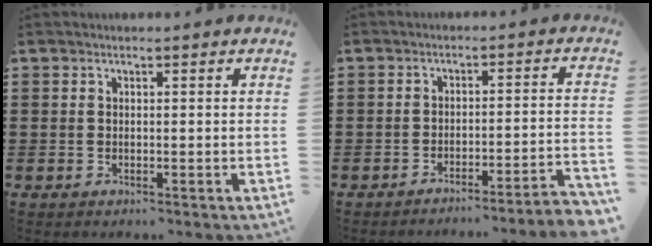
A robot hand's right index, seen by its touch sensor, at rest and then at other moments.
{"total": 3.6, "force": [-3.3, -0.6, 1.3], "torque": [-0.025, -0.011, -0.070]}